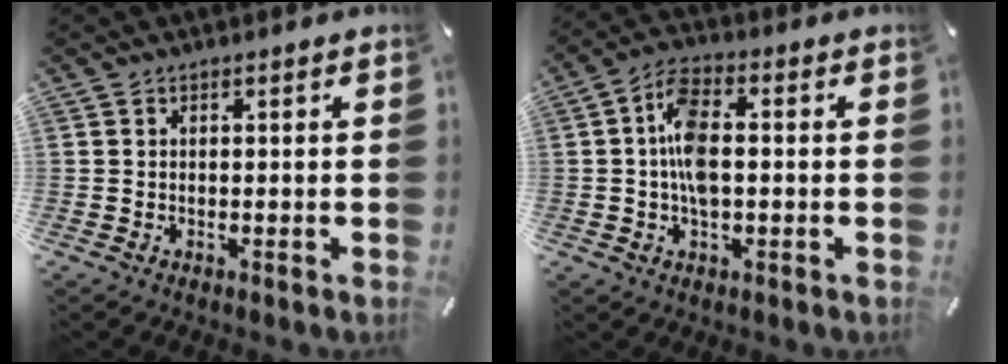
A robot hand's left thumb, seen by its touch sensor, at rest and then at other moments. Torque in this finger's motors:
{"motor_torque": [1.12, 1.57, 1.25, -0.10, 0.29]}